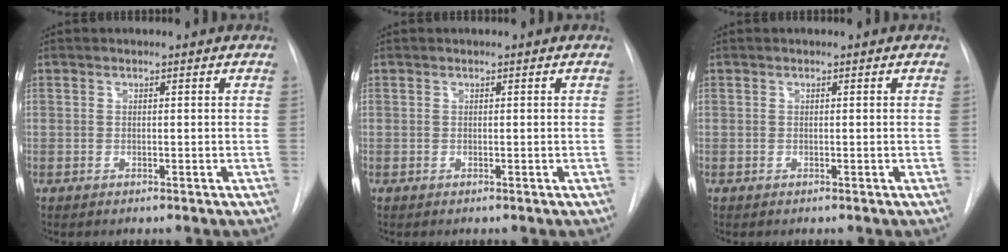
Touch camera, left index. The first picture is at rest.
{"total": 0.0}
{"total": 0.0}